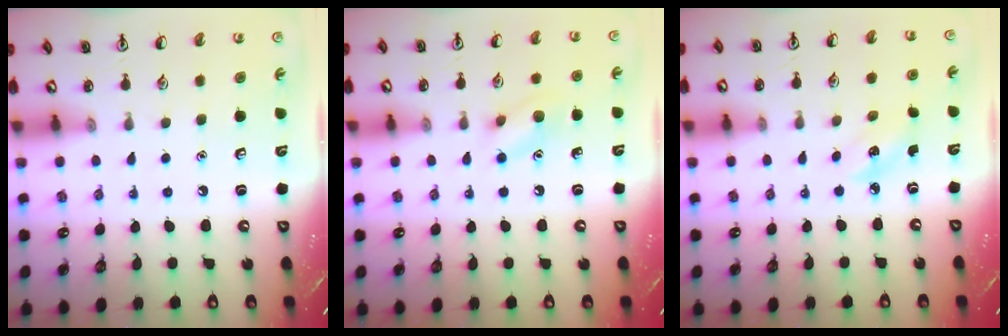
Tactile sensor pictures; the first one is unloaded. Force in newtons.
{"total": 8.1, "press": 8.0, "slide": 1.2}
{"total": 3.7, "press": 3.4, "slide": 1.3}